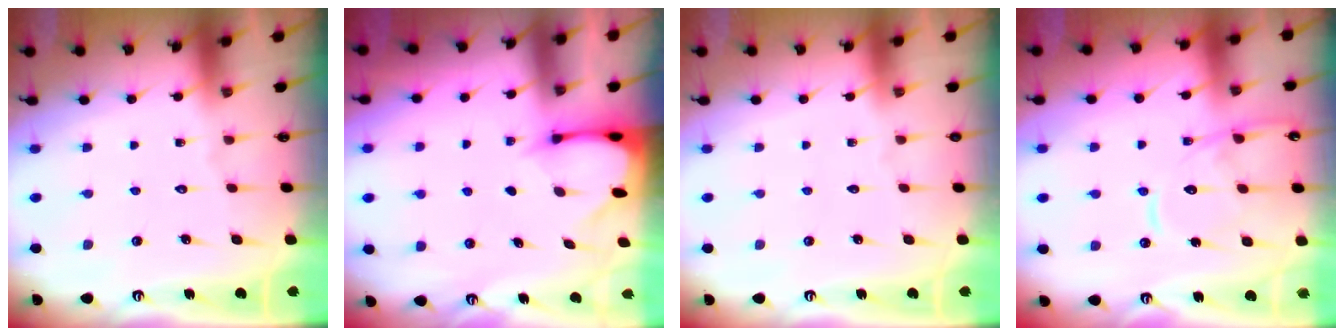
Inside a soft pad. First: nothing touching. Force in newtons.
{"total": 2.4, "press": 2.4, "slide": 0.3}
{"total": 0.0}
{"total": 14.1, "press": 14.0, "slide": 1.4}